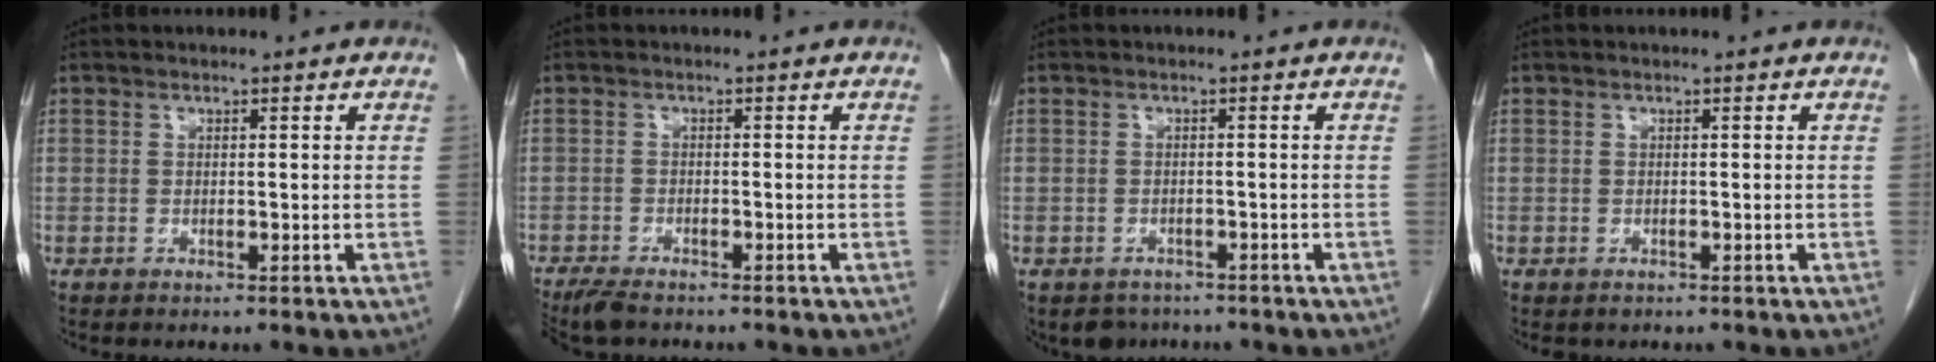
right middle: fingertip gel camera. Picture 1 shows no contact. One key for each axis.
{"total": 4.5, "fx": -3.8, "fy": 1.1, "fz": 2.1, "tx": -0.037, "ty": -0.011, "tz": -0.063}
{"total": 4.6, "fx": -3.6, "fy": 2.8, "fz": 0.3, "tx": 0.003, "ty": 0.003, "tz": -0.051}
{"total": 0.9, "fx": -0.6, "fy": 0.6, "fz": 0.1, "tx": -0.011, "ty": 0.002, "tz": -0.006}